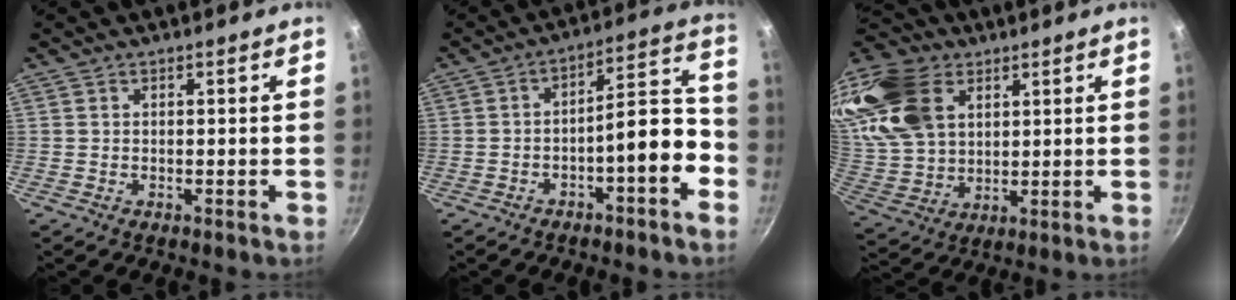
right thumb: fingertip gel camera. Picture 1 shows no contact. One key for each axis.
{"total": 9.8, "fx": -4.2, "fy": 3.1, "fz": 8.3, "tx": -0.096, "ty": 0.064, "tz": -0.060}
{"total": 22.1, "fx": 9.3, "fy": 15.3, "fz": 13.0, "tx": -0.272, "ty": -0.007, "tz": 0.184}